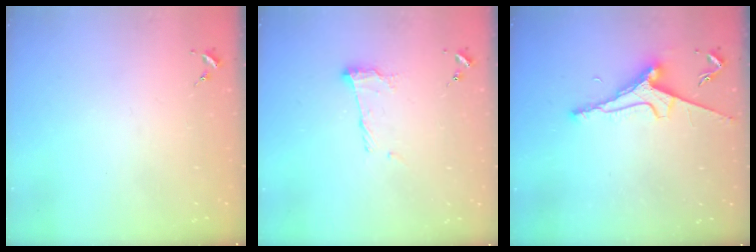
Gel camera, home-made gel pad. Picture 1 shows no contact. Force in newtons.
{"total": 11.1, "press": 11.0, "slide": 0.7}
{"total": 8.0, "press": 7.9, "slide": 1.2}